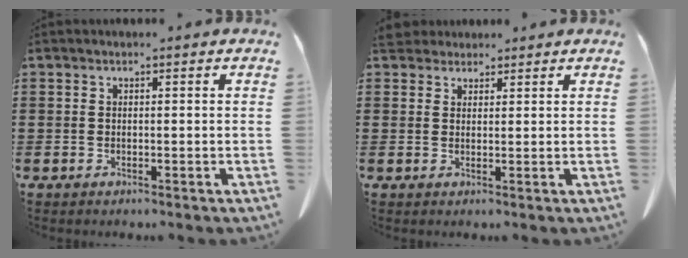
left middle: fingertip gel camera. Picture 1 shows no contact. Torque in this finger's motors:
{"motor_torque": [0.17, 0.16, 0.02, 0.02]}